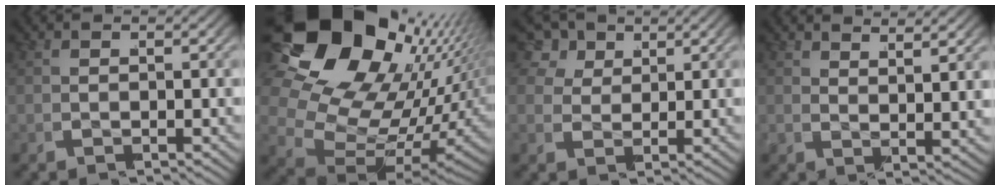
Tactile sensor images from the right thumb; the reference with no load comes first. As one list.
[{"total": 19.9, "force": [1.2, 13.9, 14.2], "torque": [-0.273, -0.039, 0.018]}, {"total": 2.4, "force": [1.4, 1.8, 0.5], "torque": [-0.025, -0.006, 0.025]}, {"total": 2.4, "force": [2.3, -0.5, 0.7], "torque": [-0.007, 0.004, 0.036]}]